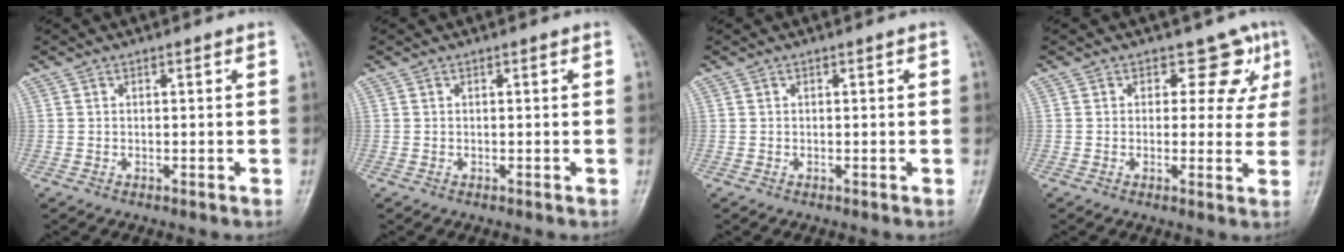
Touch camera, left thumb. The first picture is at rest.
{"total": 0.0}
{"total": 0.0}
{"total": 6.3, "force": [3.1, 4.6, 2.9], "torque": [0.012, -0.008, 0.026]}